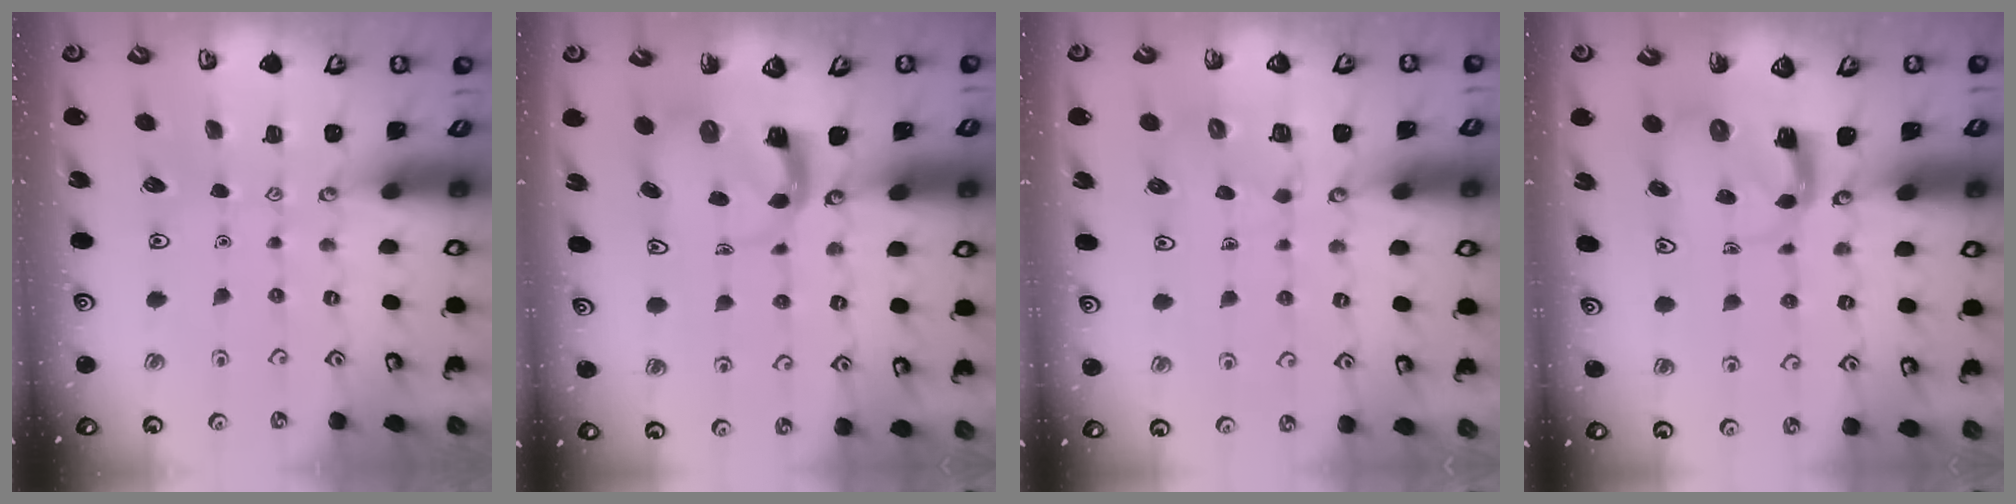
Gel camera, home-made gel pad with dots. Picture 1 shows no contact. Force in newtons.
{"total": 3.9, "press": 3.9, "slide": 0.6}
{"total": 4.9, "press": 4.9, "slide": 0.4}
{"total": 3.9, "press": 3.8, "slide": 0.6}